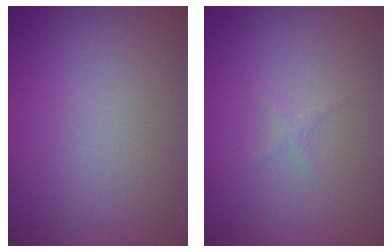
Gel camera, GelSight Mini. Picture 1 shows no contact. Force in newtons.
{"total": 0.6, "press": 0.6, "slide": 0.0}